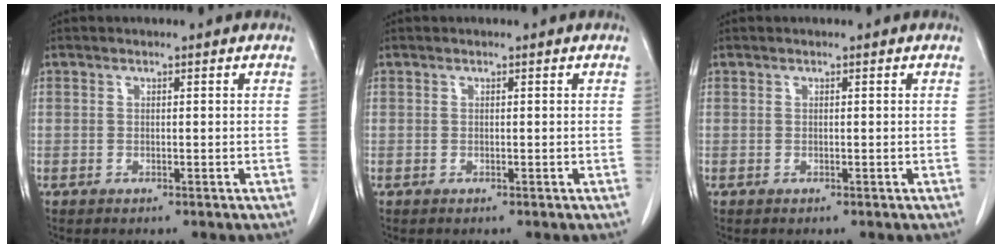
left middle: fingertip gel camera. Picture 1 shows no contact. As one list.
[{"total": 0.0}, {"total": 0.0}]